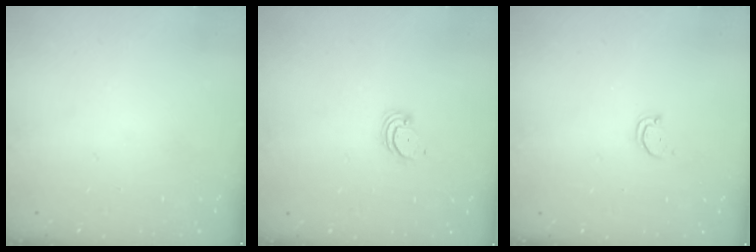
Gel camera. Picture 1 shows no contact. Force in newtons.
{"total": 2.2, "press": 2.2, "slide": 0.3}
{"total": 1.8, "press": 1.8, "slide": 0.1}